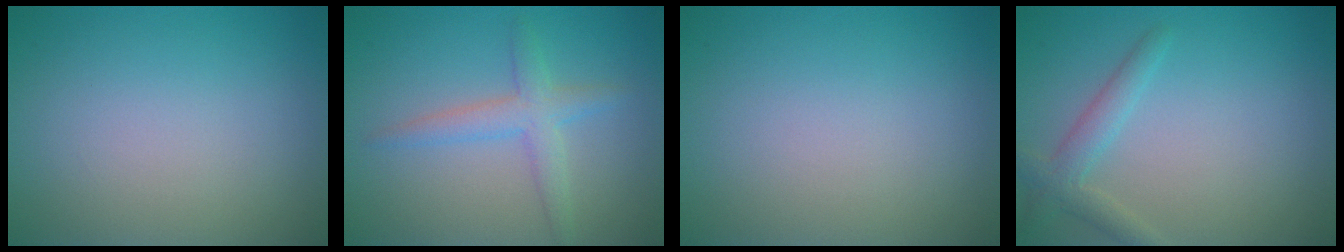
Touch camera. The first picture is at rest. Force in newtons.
{"total": 2.7, "press": 2.7, "slide": 0.1}
{"total": 0.0}
{"total": 2.4, "press": 2.3, "slide": 0.1}